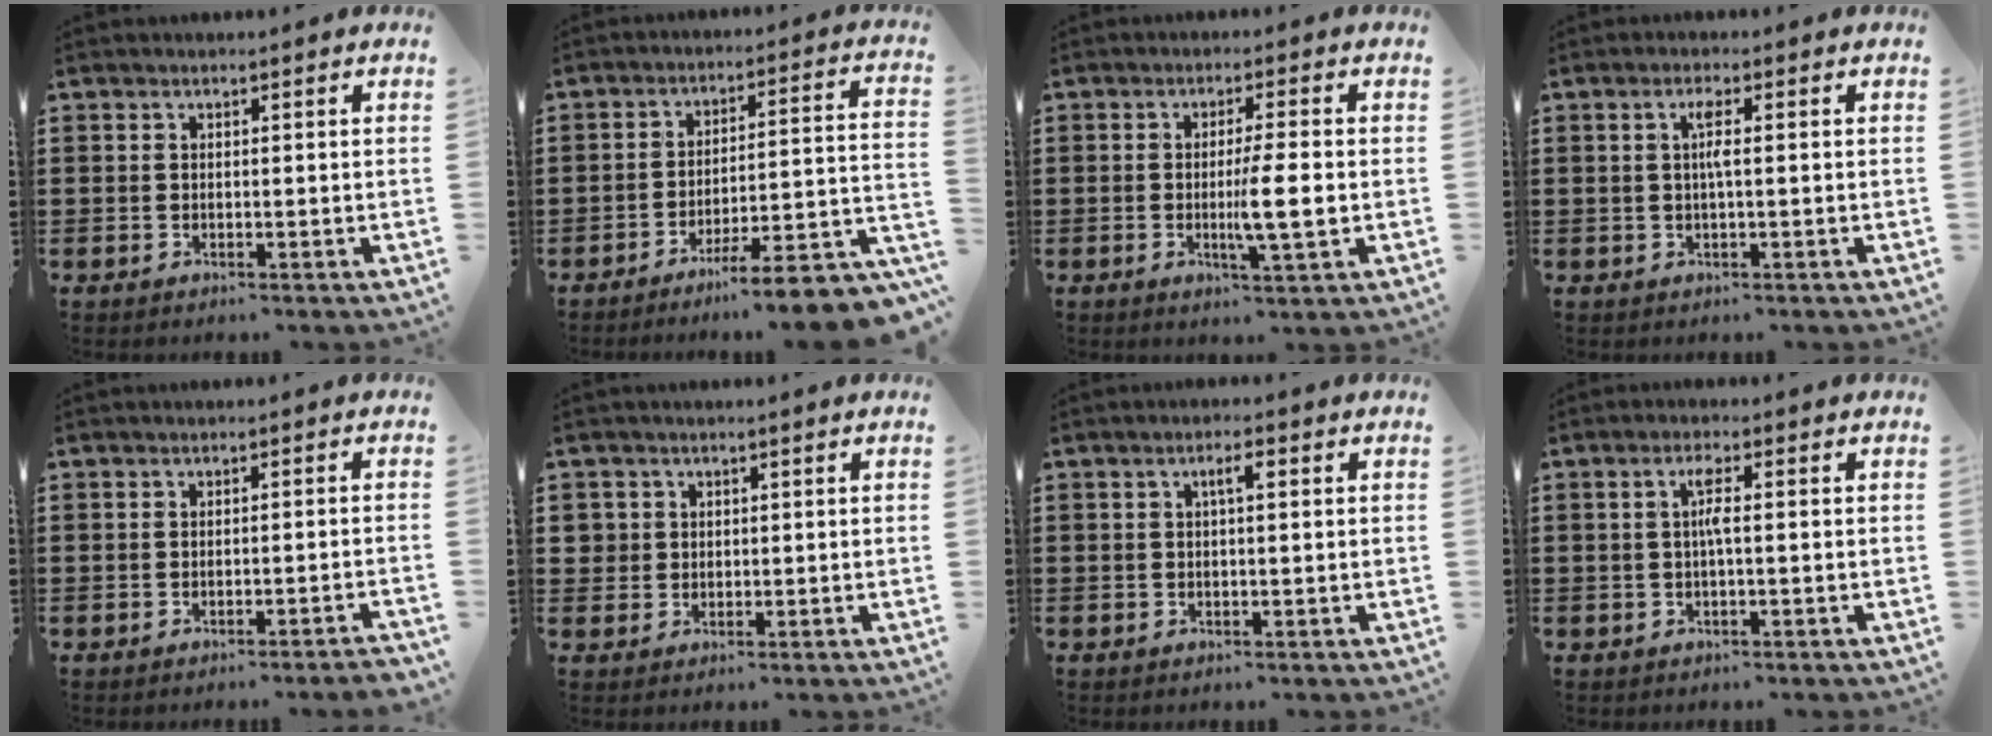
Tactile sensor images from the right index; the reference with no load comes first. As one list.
[{"total": 7.4, "force": [-6.1, -0.1, 4.2], "torque": [-0.060, -0.013, -0.117]}, {"total": 6.4, "force": [-0.8, 0.5, 6.3], "torque": [-0.114, -0.010, -0.017]}, {"total": 2.5, "force": [0.0, 0.2, 2.5], "torque": [-0.049, -0.001, -0.002]}, {"total": 1.4, "force": [-1.1, -0.2, 0.7], "torque": [-0.012, -0.001, -0.022]}, {"total": 2.2, "force": [0.6, 2.1, 0.2], "torque": [-0.015, 0.010, 0.009]}, {"total": 2.1, "force": [0.5, 0.5, 2.0], "torque": [-0.040, 0.007, 0.007]}, {"total": 2.8, "force": [-0.1, 0.2, 2.8], "torque": [-0.055, -0.001, -0.005]}]